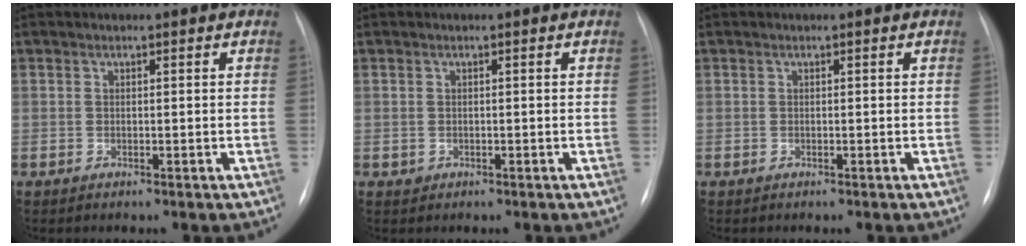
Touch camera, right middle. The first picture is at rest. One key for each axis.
{"total": 0.7, "fx": -0.2, "fy": 0.7, "fz": 0.1, "tx": 0.000, "ty": 0.003, "tz": -0.002}
{"total": 0.0}